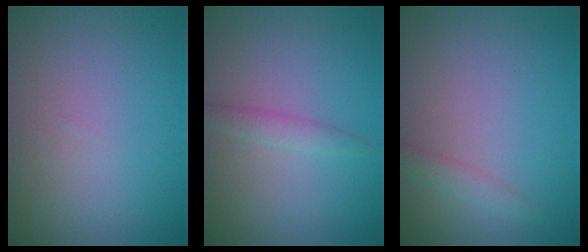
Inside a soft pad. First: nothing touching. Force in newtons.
{"total": 1.3, "press": 1.3, "slide": 0.1}
{"total": 1.3, "press": 1.3, "slide": 0.1}